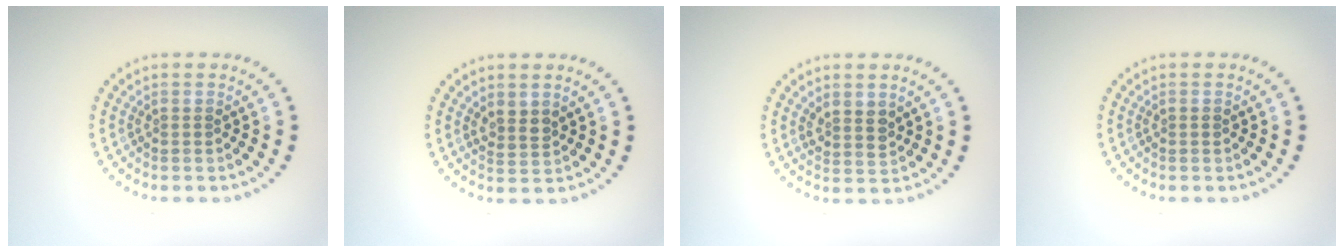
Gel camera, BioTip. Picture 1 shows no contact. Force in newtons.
{"total": 1.6, "press": 1.3, "slide": 0.9}
{"total": 2.1, "press": 1.7, "slide": 1.2}
{"total": 0.6, "press": 0.6, "slide": 0.0}